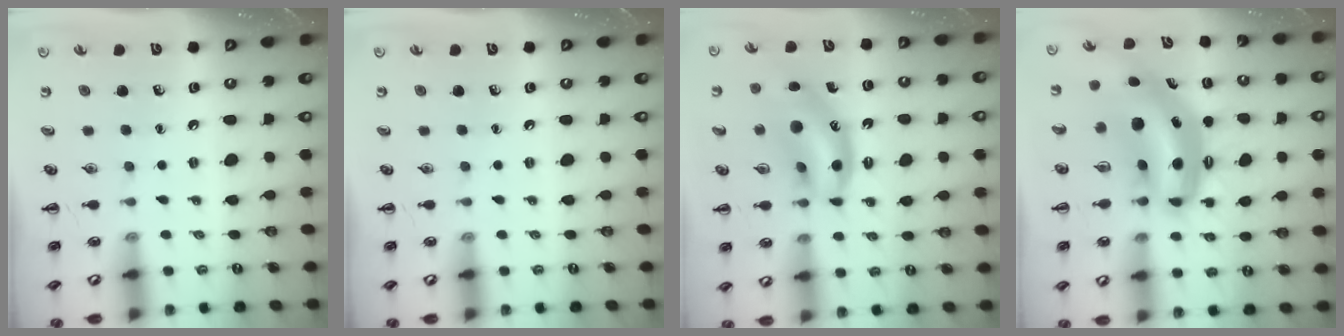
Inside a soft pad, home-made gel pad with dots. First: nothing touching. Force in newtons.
{"total": 0.0}
{"total": 13.0, "press": 12.6, "slide": 3.2}
{"total": 10.2, "press": 10.0, "slide": 2.2}